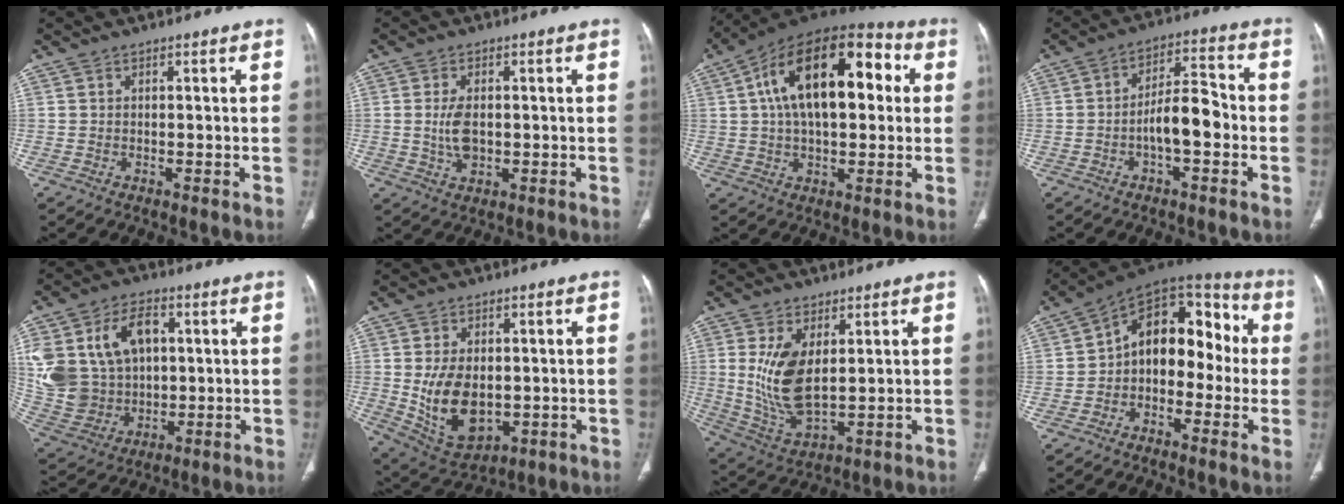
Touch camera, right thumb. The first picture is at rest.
{"total": 5.1, "force": [0.0, 3.1, 4.1], "torque": [-0.078, -0.001, 0.003]}
{"total": 22.9, "force": [4.7, 11.9, 18.9], "torque": [-0.287, 0.033, 0.062]}
{"total": 10.2, "force": [-2.7, 4.5, 8.8], "torque": [-0.133, 0.043, -0.050]}
{"total": 22.2, "force": [4.8, 16.7, 13.9], "torque": [-0.288, 0.017, 0.110]}
{"total": 12.8, "force": [-0.8, 8.1, 9.8], "torque": [-0.154, -0.006, 0.014]}
{"total": 11.8, "force": [2.3, 6.2, 9.8], "torque": [-0.190, -0.020, 0.061]}
{"total": 15.3, "force": [-0.9, 10.2, 11.4], "torque": [-0.114, 0.058, -0.033]}